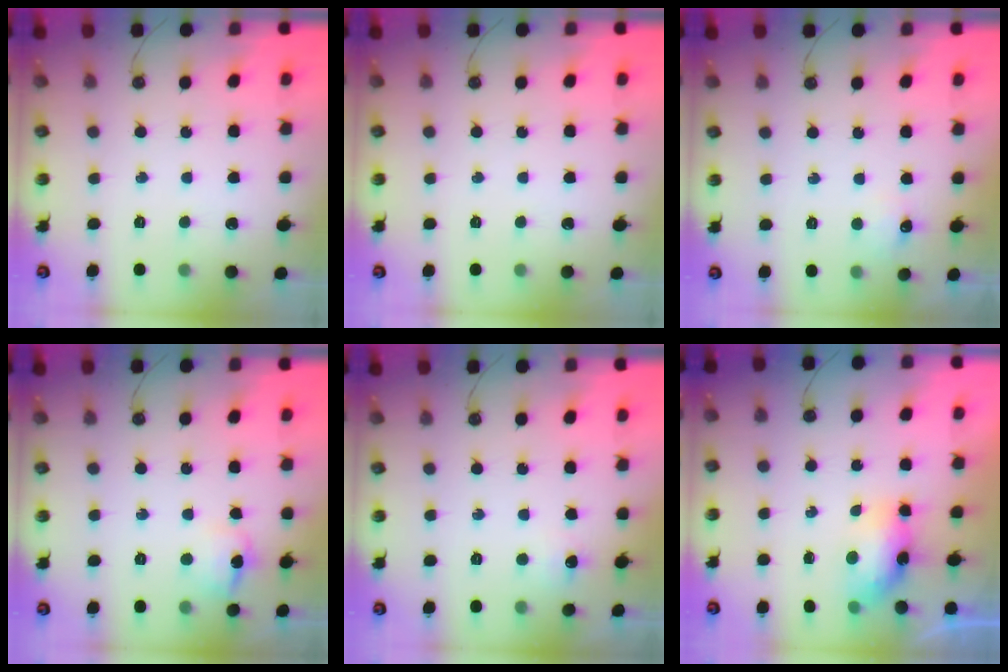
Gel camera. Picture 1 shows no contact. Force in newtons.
{"total": 0.0}
{"total": 5.3, "press": 5.3, "slide": 0.7}
{"total": 9.1, "press": 9.1, "slide": 0.9}
{"total": 4.4, "press": 4.4, "slide": 0.5}
{"total": 7.1, "press": 7.1, "slide": 0.7}